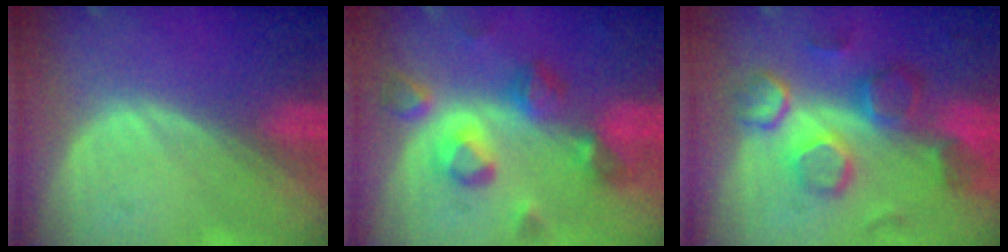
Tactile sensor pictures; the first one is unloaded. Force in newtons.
{"total": 8.1, "press": 7.7, "slide": 2.7}
{"total": 10.1, "press": 9.0, "slide": 4.5}